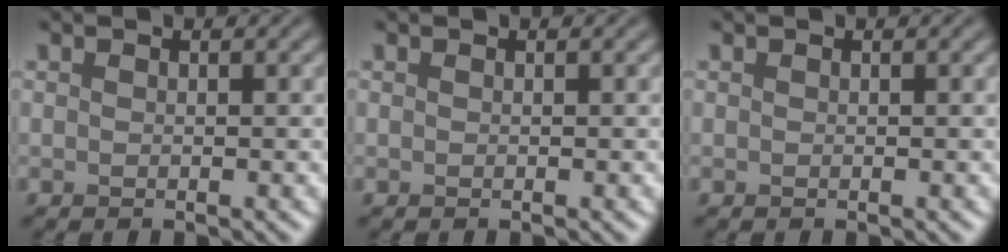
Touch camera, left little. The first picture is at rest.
{"total": 0.0}
{"total": 0.0}